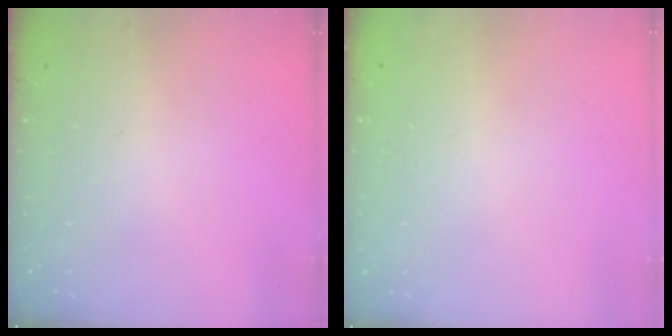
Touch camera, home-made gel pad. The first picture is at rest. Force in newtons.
{"total": 0.0}